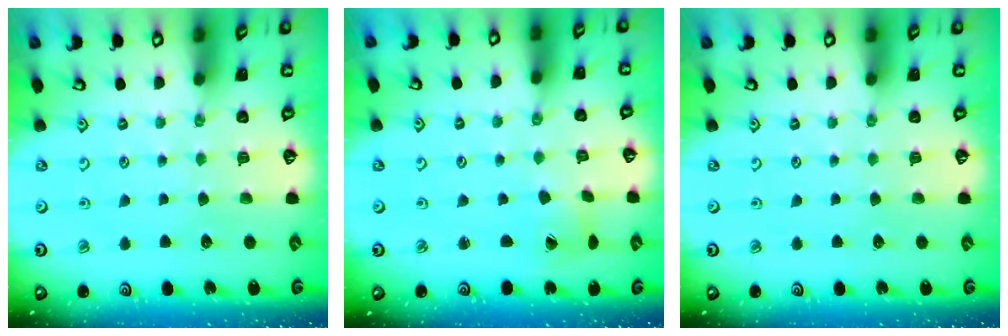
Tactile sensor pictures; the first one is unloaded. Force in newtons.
{"total": 2.2, "press": 2.2, "slide": 0.3}
{"total": 0.0}